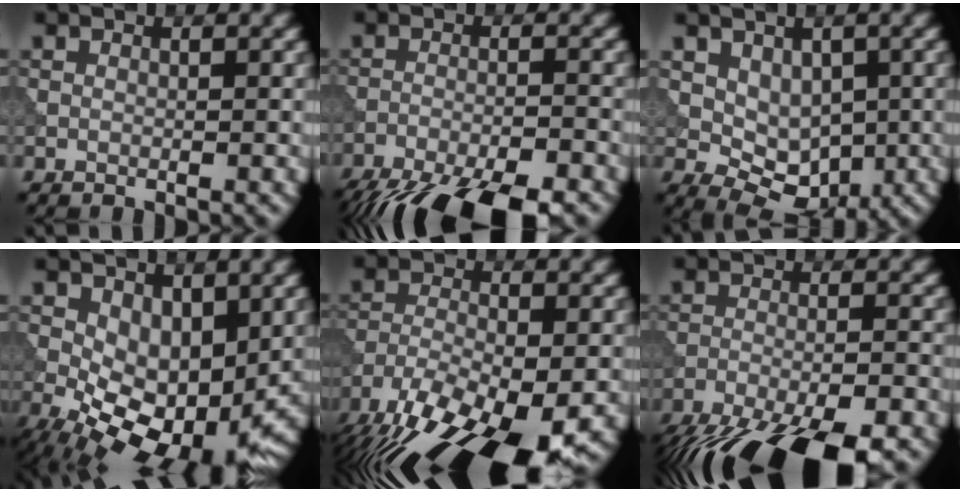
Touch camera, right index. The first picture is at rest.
{"total": 11.9, "force": [-10.1, 3.2, 5.4], "torque": [-0.098, -0.048, -0.146]}
{"total": 4.7, "force": [0.2, 3.4, 3.3], "torque": [-0.047, -0.011, 0.014]}
{"total": 8.4, "force": [-1.8, 4.7, 6.7], "torque": [-0.117, -0.020, -0.027]}
{"total": 14.8, "force": [-10.1, 5.3, 9.3], "torque": [-0.169, -0.041, -0.162]}
{"total": 13.6, "force": [-11.3, 4.0, 6.5], "torque": [-0.113, -0.053, -0.157]}